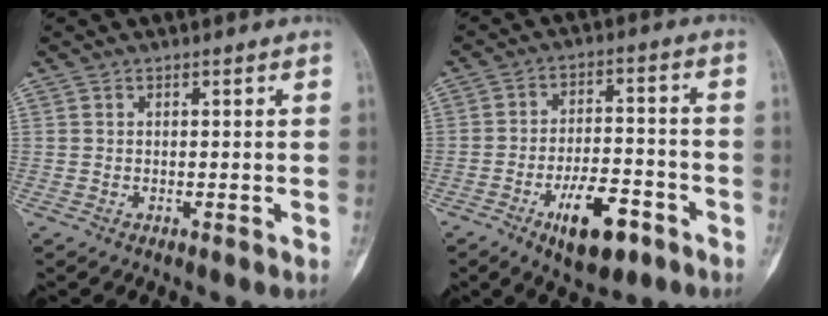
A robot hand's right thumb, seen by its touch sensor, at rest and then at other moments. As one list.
[{"total": 11.7, "force": [-6.1, 5.1, 8.6], "torque": [-0.126, 0.031, -0.094]}]